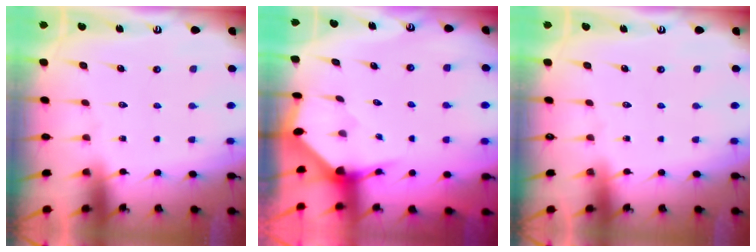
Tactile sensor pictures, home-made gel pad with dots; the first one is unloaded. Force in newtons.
{"total": 3.1, "press": 3.1, "slide": 0.1}
{"total": 0.0}